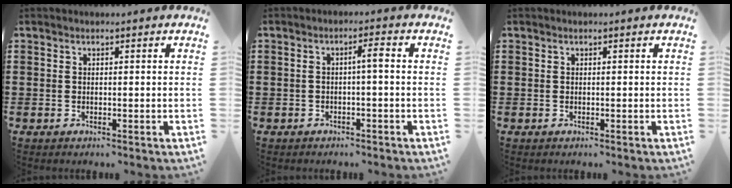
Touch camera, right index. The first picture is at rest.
{"total": 2.3, "force": [-0.3, 0.2, 2.2], "torque": [-0.043, 0.003, -0.009]}
{"total": 0.0}